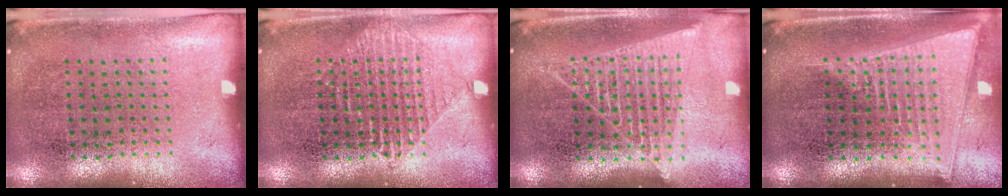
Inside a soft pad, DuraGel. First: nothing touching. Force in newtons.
{"total": 1.5, "press": 1.5, "slide": 0.3}
{"total": 1.9, "press": 1.7, "slide": 0.8}
{"total": 2.2, "press": 1.8, "slide": 1.2}